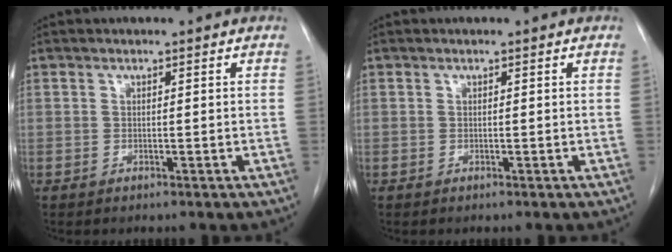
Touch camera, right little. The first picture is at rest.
{"total": 0.0}